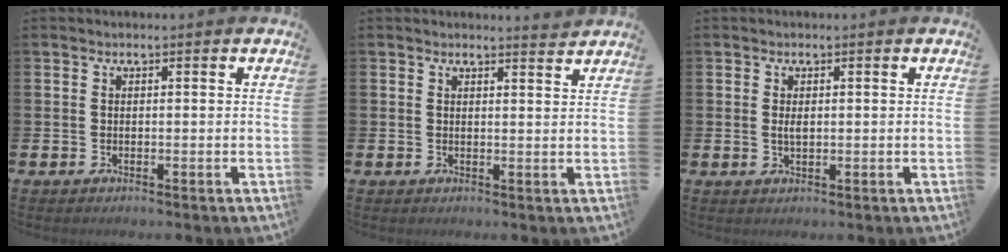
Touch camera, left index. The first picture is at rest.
{"total": 2.3, "force": [2.3, -0.1, 0.0], "torque": [0.011, -0.018, 0.039]}
{"total": 1.1, "force": [0.2, 0.5, 1.0], "torque": [-0.020, 0.003, 0.003]}